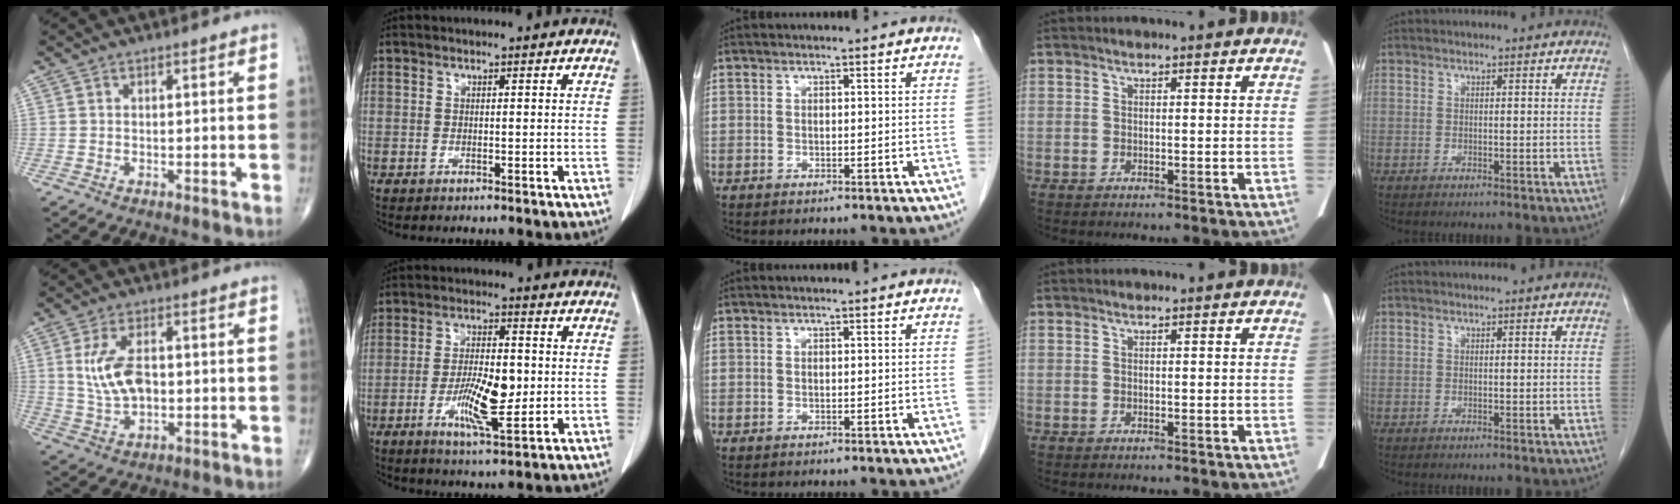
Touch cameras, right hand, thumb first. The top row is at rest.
{"thumb": {"total": 8.9, "force": [0.8, 4.8, 7.4], "torque": [-0.141, -0.002, 0.021]}, "index": {"total": 9.0, "force": [-1.6, 2.3, 8.5], "torque": [-0.157, -0.006, -0.026]}}